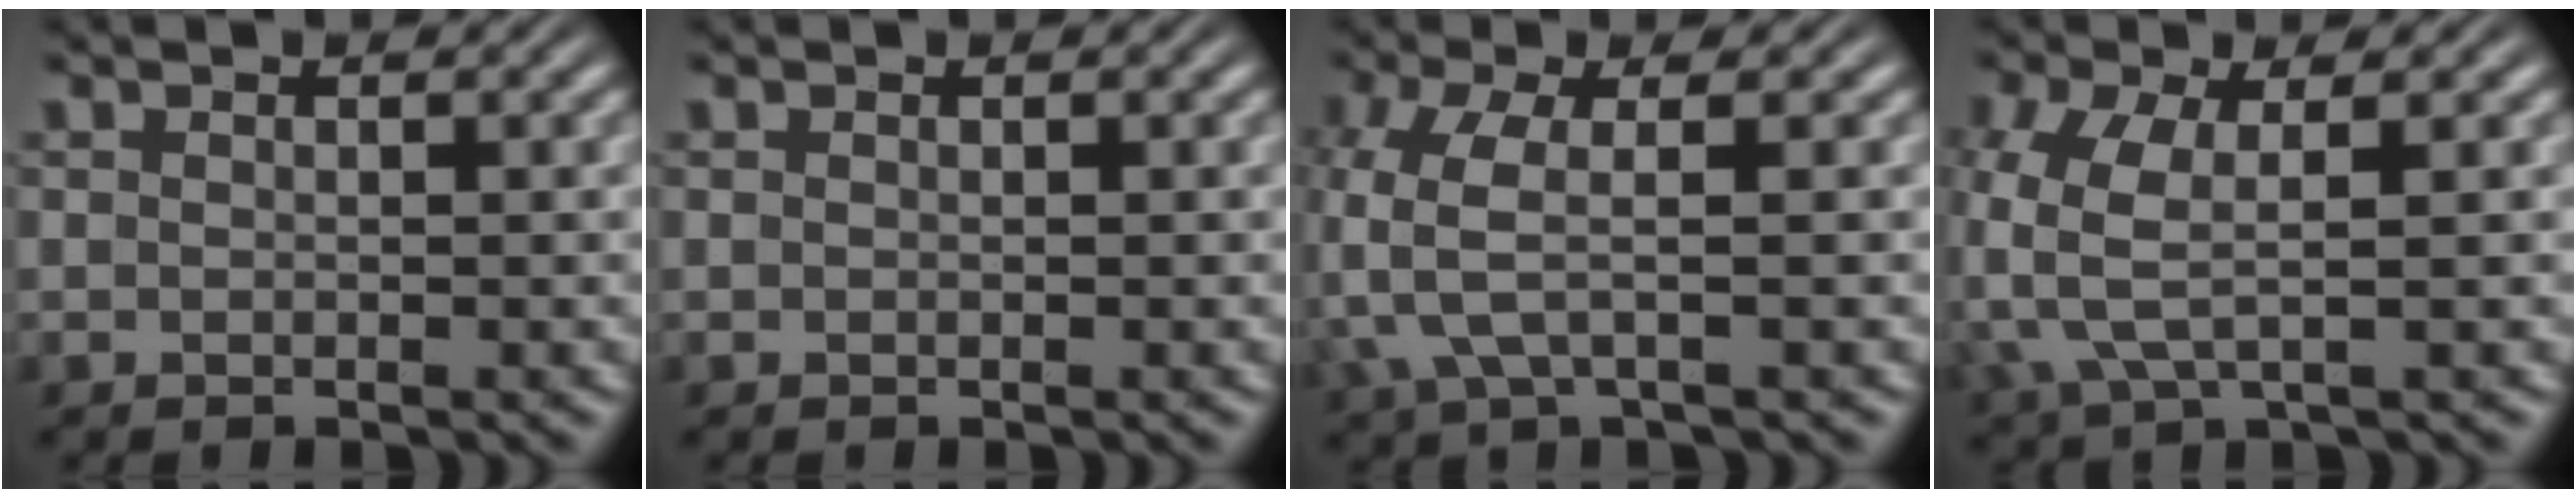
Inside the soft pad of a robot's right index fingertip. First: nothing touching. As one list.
[{"total": 0.0}, {"total": 4.1, "force": [0.3, 1.6, 3.7], "torque": [-0.104, -0.011, 0.013]}, {"total": 4.8, "force": [0.3, 2.6, 4.0], "torque": [-0.110, -0.018, 0.013]}]